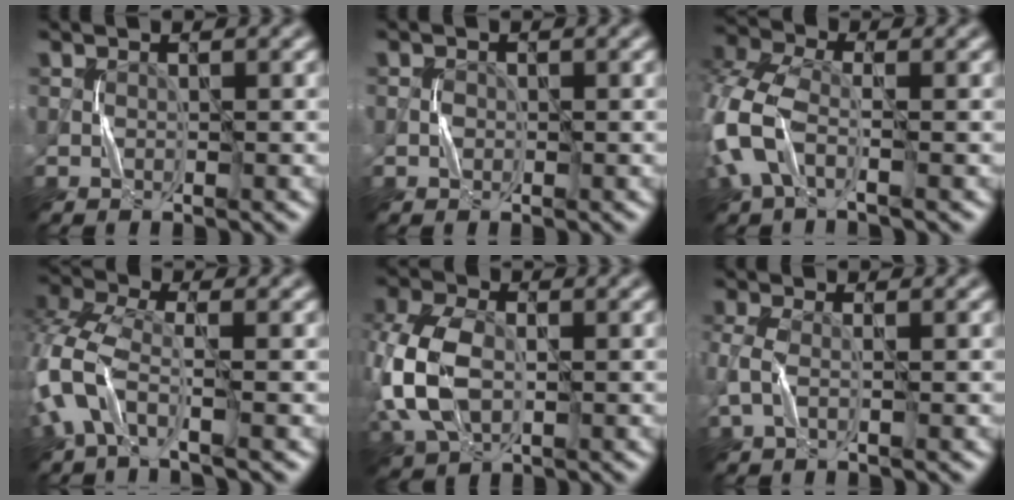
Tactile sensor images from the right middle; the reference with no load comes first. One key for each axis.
{"total": 0.7, "fx": -0.2, "fy": 0.6, "fz": 0.3, "tx": -0.003, "ty": 0.001, "tz": -0.006}
{"total": 7.1, "fx": -1.9, "fy": 4.3, "fz": 5.3, "tx": -0.150, "ty": 0.002, "tz": -0.051}
{"total": 6.4, "fx": -2.3, "fy": 3.5, "fz": 4.9, "tx": -0.128, "ty": 0.005, "tz": -0.060}
{"total": 8.0, "fx": -0.6, "fy": 5.3, "fz": 6.0, "tx": -0.154, "ty": 0.003, "tz": -0.017}
{"total": 2.2, "fx": -0.5, "fy": 0.9, "fz": 2.0, "tx": -0.058, "ty": 0.003, "tz": -0.017}